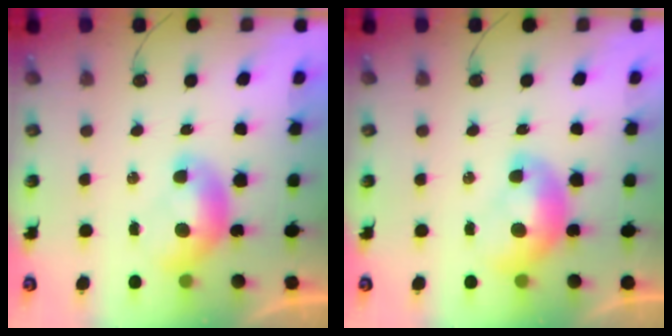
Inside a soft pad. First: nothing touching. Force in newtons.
{"total": 1.6, "press": 1.6, "slide": 0.2}